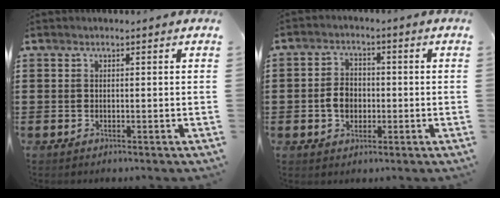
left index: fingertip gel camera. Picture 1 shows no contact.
{"total": 4.4, "force": [-0.8, 3.2, 2.8], "torque": [-0.064, 0.005, -0.019]}